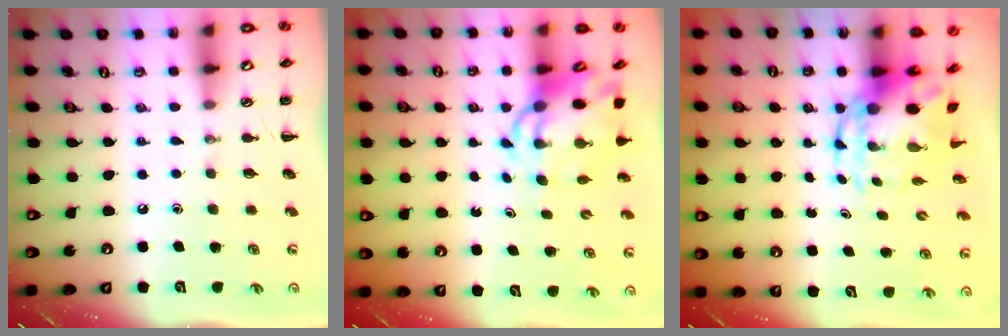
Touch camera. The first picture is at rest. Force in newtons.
{"total": 9.6, "press": 9.1, "slide": 3.1}
{"total": 7.4, "press": 7.2, "slide": 1.9}